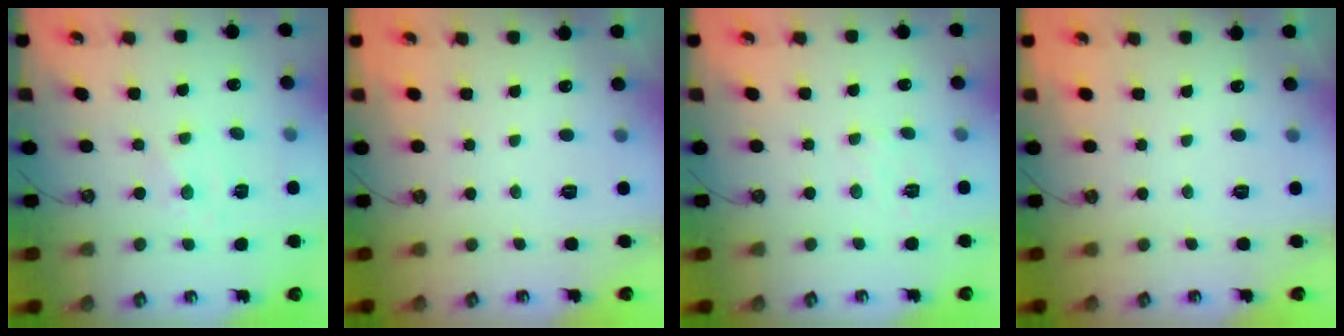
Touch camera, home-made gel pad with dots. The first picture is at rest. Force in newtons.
{"total": 0.0}
{"total": 2.7, "press": 2.7, "slide": 0.5}
{"total": 0.0}